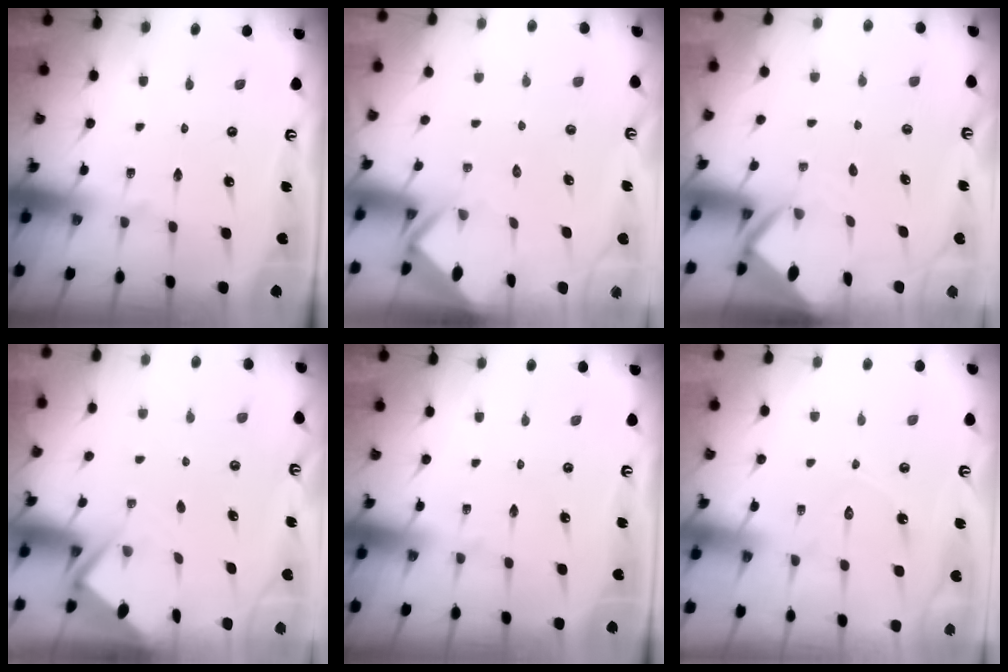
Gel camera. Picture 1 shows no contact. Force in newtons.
{"total": 2.9, "press": 2.9, "slide": 0.2}
{"total": 3.8, "press": 3.8, "slide": 0.2}
{"total": 2.9, "press": 2.9, "slide": 0.4}
{"total": 0.0}
{"total": 7.3, "press": 7.3, "slide": 0.5}